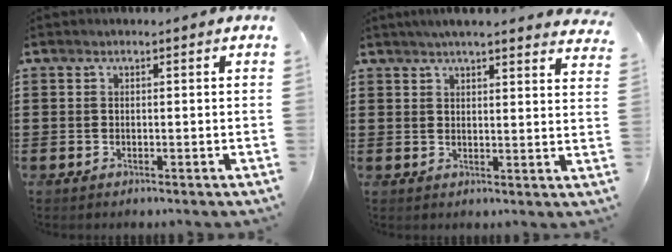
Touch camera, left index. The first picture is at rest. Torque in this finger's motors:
{"motor_torque": [2.14, 0.00, 0.26, 0.06]}